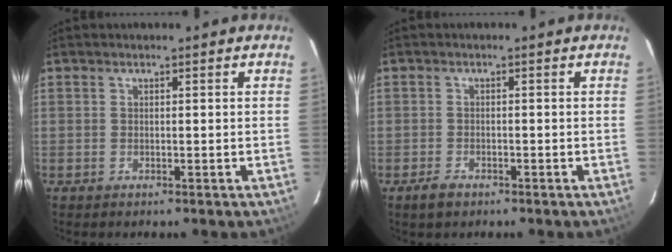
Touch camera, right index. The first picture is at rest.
{"total": 2.6, "force": [-1.8, 1.6, 1.1], "torque": [-0.024, -0.001, -0.030]}